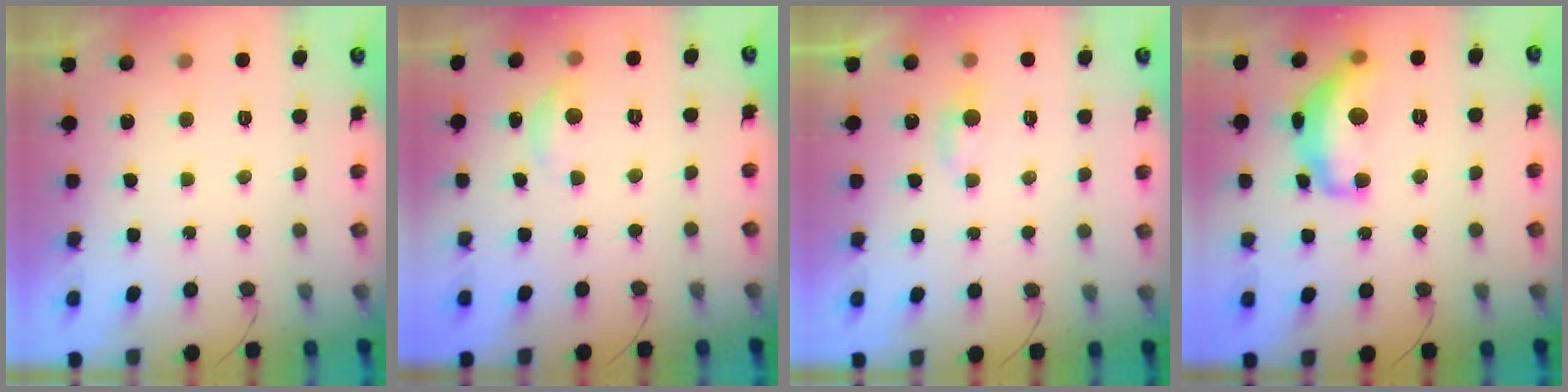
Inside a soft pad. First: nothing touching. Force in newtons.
{"total": 3.9, "press": 3.9, "slide": 0.3}
{"total": 4.2, "press": 4.1, "slide": 0.4}
{"total": 14.0, "press": 13.9, "slide": 1.2}